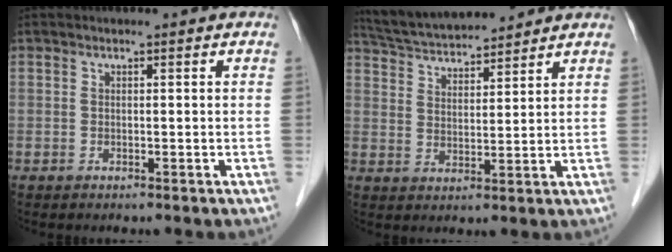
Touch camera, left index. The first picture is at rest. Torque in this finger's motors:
{"motor_torque": [-0.43, -0.59, 0.19, 0.04]}